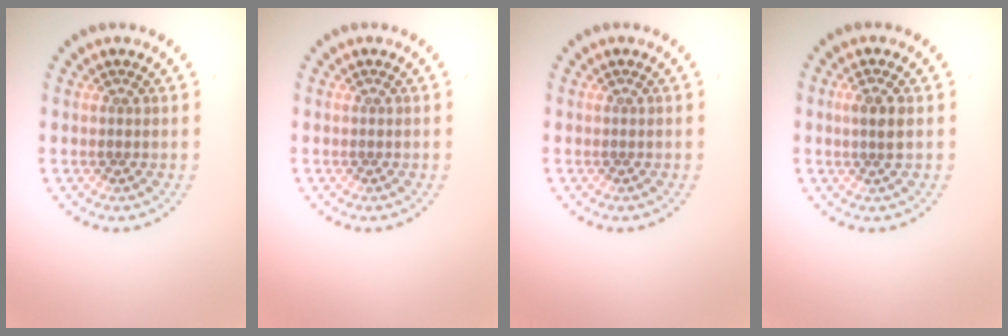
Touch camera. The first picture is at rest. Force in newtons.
{"total": 0.0}
{"total": 0.0}
{"total": 1.7, "press": 1.5, "slide": 0.8}